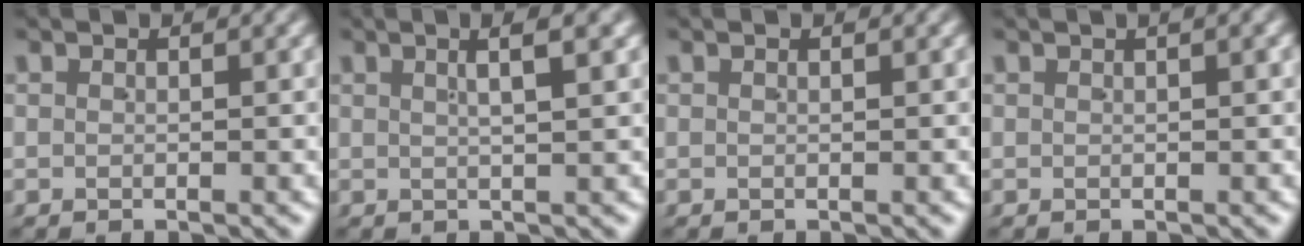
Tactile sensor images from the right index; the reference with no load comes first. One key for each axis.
{"total": 2.6, "fx": 1.3, "fy": -0.4, "fz": 2.2, "tx": -0.026, "ty": 0.012, "tz": 0.022}
{"total": 0.0}
{"total": 0.7, "fx": 0.3, "fy": -0.1, "fz": 0.6, "tx": -0.009, "ty": 0.004, "tz": 0.005}